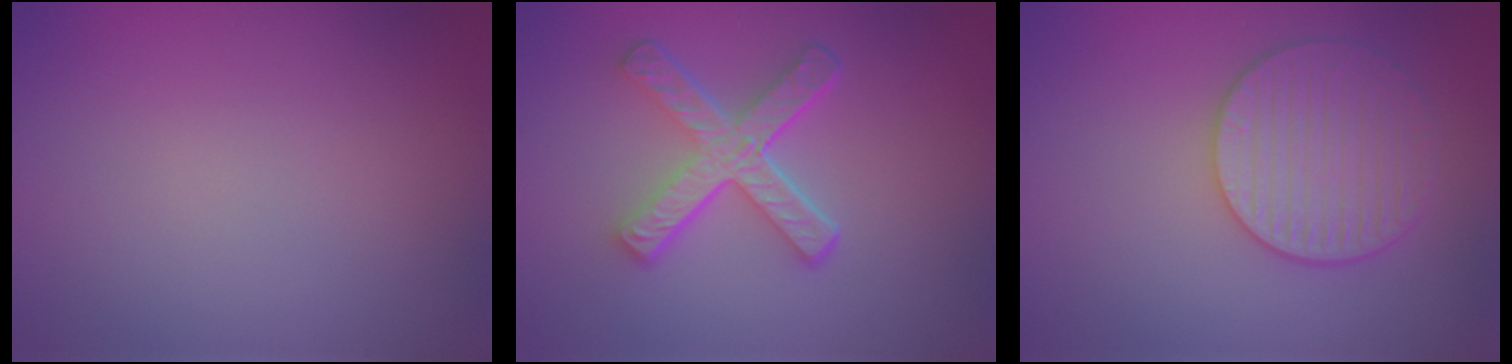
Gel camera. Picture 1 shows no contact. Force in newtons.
{"total": 5.3, "press": 3.9, "slide": 3.6}
{"total": 4.1, "press": 3.8, "slide": 1.4}